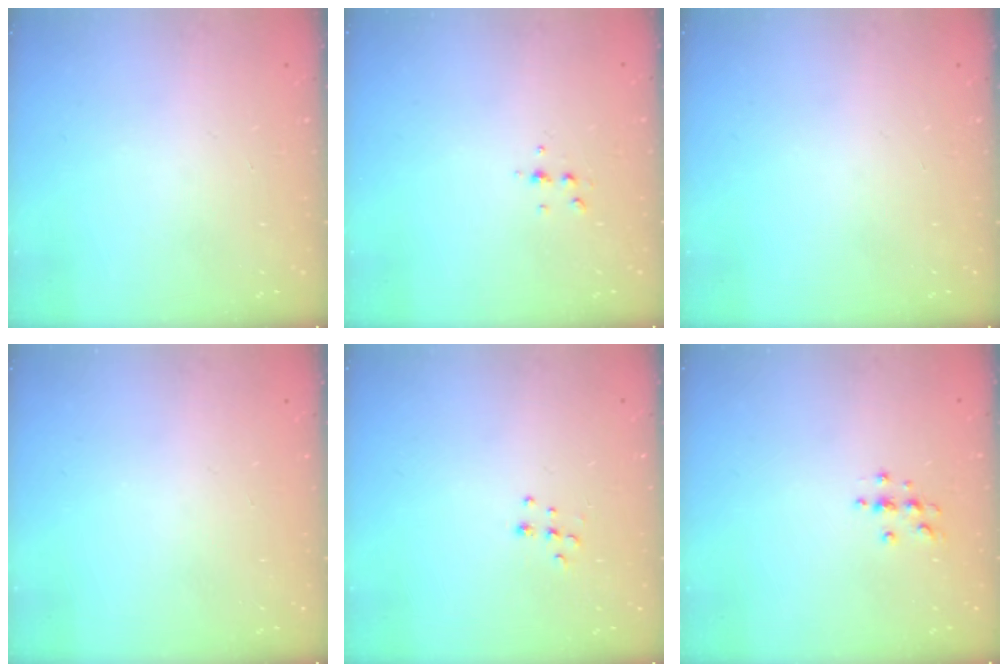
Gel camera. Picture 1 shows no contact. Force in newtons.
{"total": 4.1, "press": 4.0, "slide": 0.9}
{"total": 0.0}
{"total": 0.0}
{"total": 7.0, "press": 6.9, "slide": 0.6}
{"total": 3.7, "press": 3.7, "slide": 0.4}